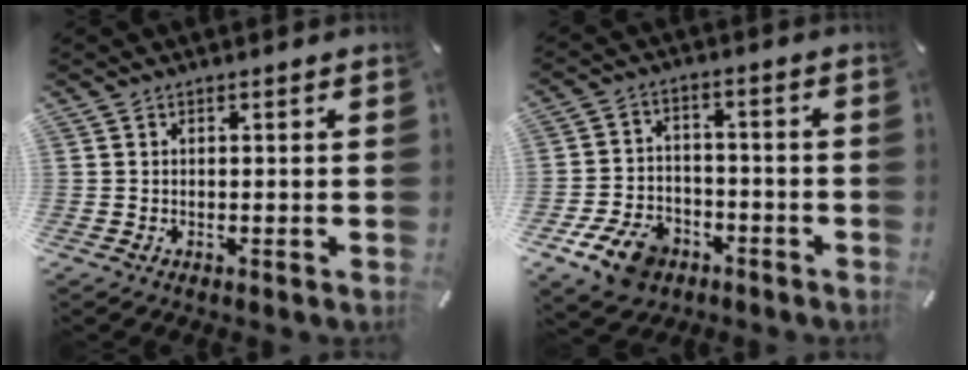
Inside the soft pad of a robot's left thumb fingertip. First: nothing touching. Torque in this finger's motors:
{"motor_torque": [0.65, 1.75, 0.19, 0.13, 0.29]}